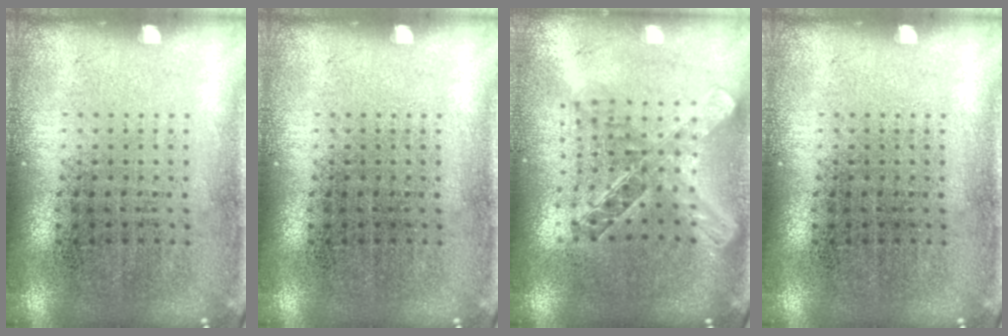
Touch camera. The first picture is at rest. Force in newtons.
{"total": 0.0}
{"total": 2.0, "press": 1.7, "slide": 1.1}
{"total": 0.0}